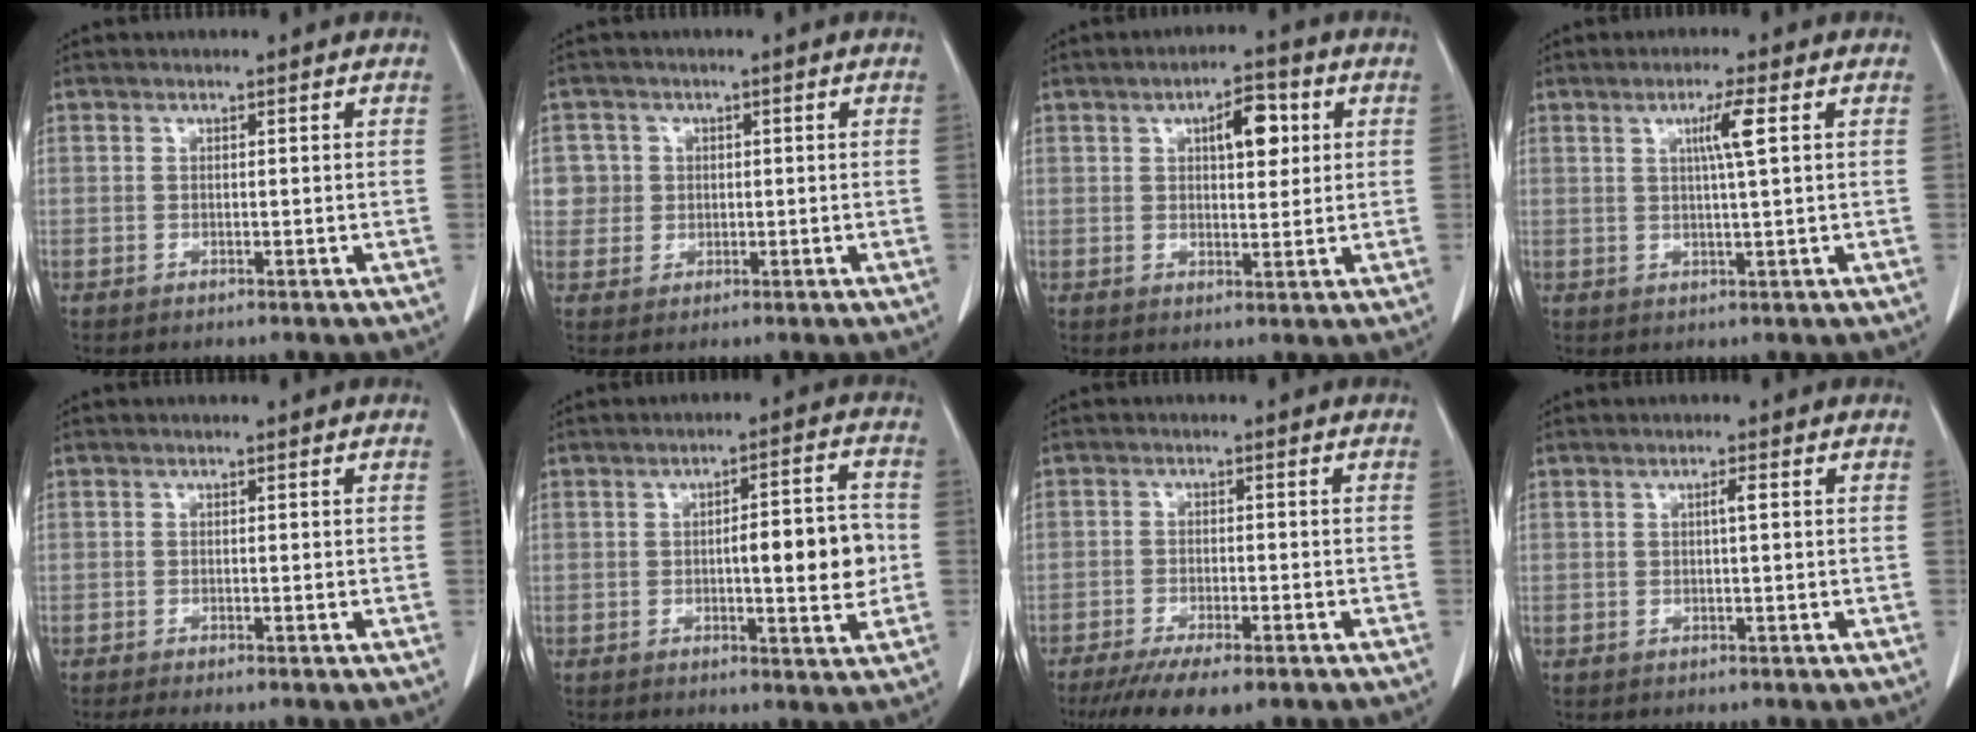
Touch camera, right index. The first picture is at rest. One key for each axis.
{"total": 3.6, "fx": 0.7, "fy": 3.5, "fz": -0.2, "tx": 0.024, "ty": 0.006, "tz": 0.011}
{"total": 6.1, "fx": 2.1, "fy": 2.4, "fz": 5.2, "tx": -0.079, "ty": 0.008, "tz": 0.032}
{"total": 4.0, "fx": 1.2, "fy": -0.6, "fz": 3.8, "tx": -0.069, "ty": -0.003, "tz": 0.021}
{"total": 1.6, "fx": -1.3, "fy": -0.1, "fz": 0.9, "tx": -0.022, "ty": -0.005, "tz": -0.024}
{"total": 9.0, "fx": -0.5, "fy": 2.0, "fz": 8.7, "tx": -0.117, "ty": 0.014, "tz": -0.004}
{"total": 8.9, "fx": -6.6, "fy": 2.2, "fz": 5.7, "tx": -0.084, "ty": -0.015, "tz": -0.101}
{"total": 1.1, "fx": 0.2, "fy": 0.0, "fz": 1.1, "tx": -0.020, "ty": 0.002, "tz": 0.002}